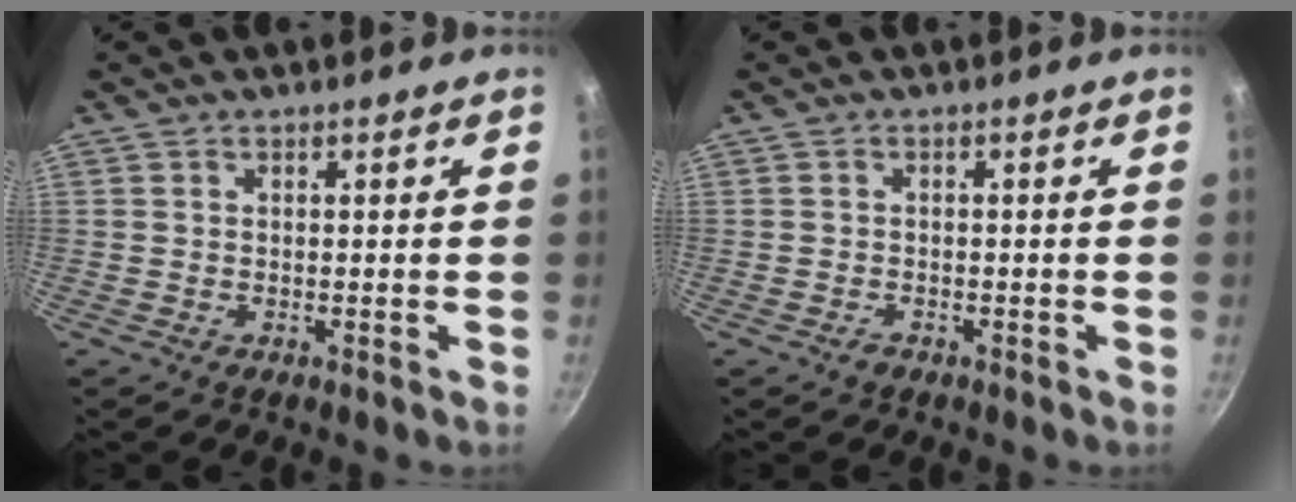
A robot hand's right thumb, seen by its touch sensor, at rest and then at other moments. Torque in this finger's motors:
{"motor_torque": [-0.19, 0.04, -0.27, 0.16, 0.03]}